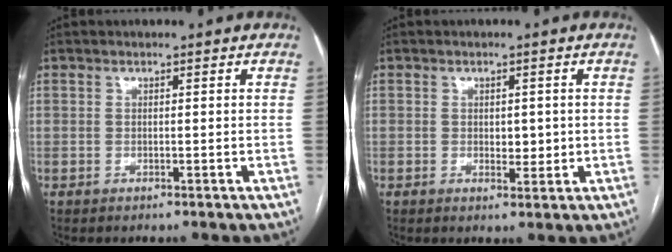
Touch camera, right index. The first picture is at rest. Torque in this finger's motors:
{"motor_torque": [0.25, -0.12, 0.02, 0.02]}